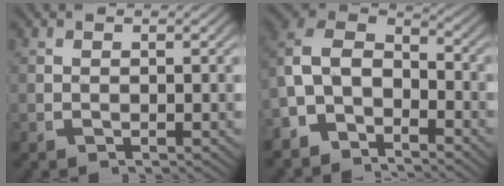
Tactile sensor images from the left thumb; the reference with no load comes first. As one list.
[{"total": 10.1, "force": [-0.4, 8.3, 5.8], "torque": [-0.137, -0.022, -0.019]}]